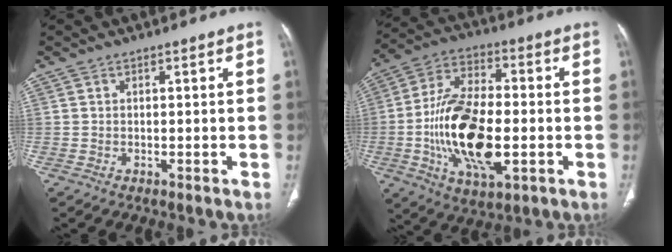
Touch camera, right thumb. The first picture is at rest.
{"total": 19.7, "force": [-3.4, 9.6, 16.9], "torque": [-0.312, 0.012, -0.057]}